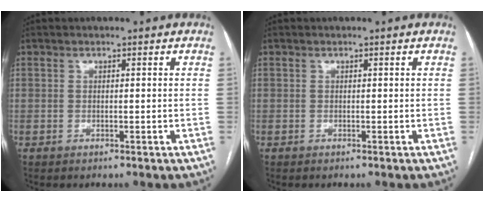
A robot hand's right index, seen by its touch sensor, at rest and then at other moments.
{"total": 0.0}